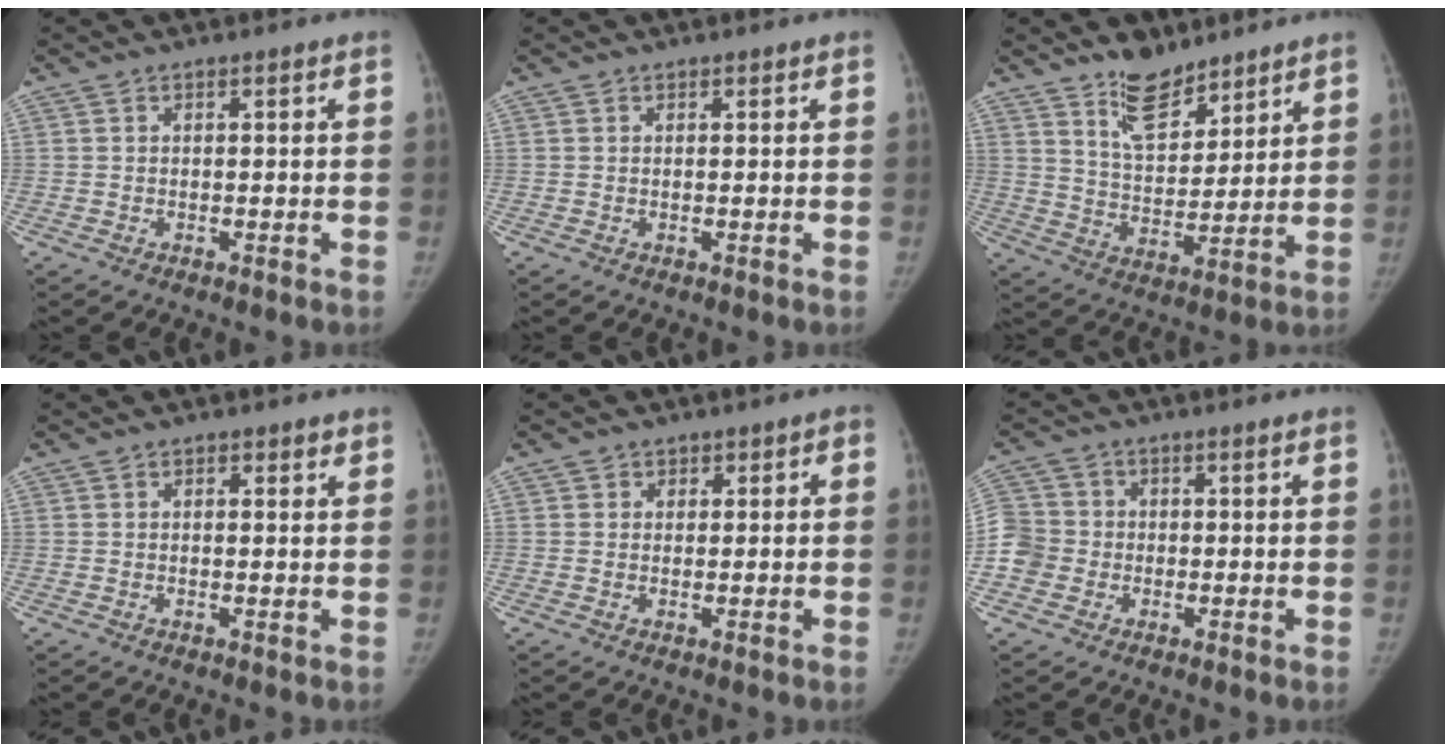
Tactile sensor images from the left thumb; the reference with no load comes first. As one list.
[{"total": 0.0}, {"total": 9.8, "force": [7.4, 4.5, 4.5], "torque": [-0.045, -0.061, 0.136]}, {"total": 1.5, "force": [0.9, 0.9, 0.9], "torque": [0.006, -0.002, 0.007]}, {"total": 2.1, "force": [0.3, 2.1, 0.4], "torque": [0.026, 0.005, -0.004]}, {"total": 7.0, "force": [-1.7, 6.5, 1.9], "torque": [-0.026, 0.017, -0.038]}]